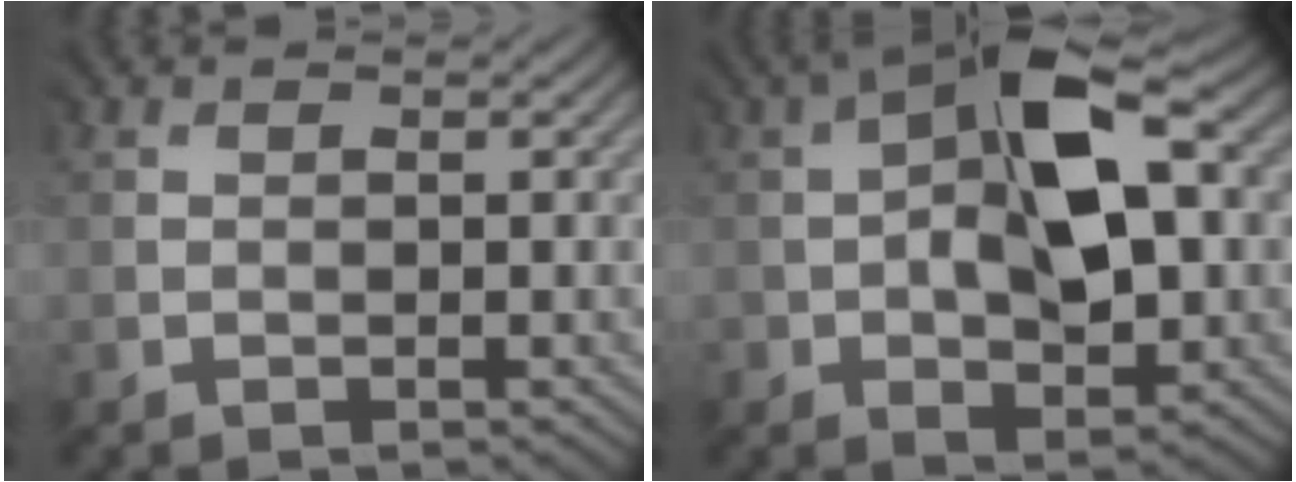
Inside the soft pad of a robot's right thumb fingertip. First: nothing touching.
{"total": 10.8, "force": [1.1, 6.0, 8.9], "torque": [-0.158, 0.010, 0.016]}